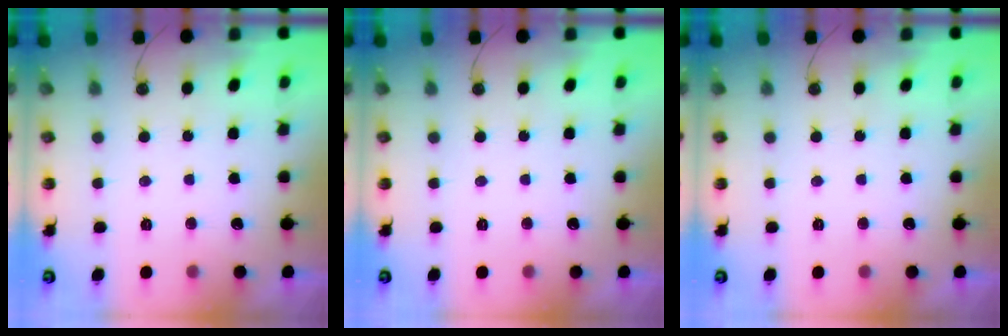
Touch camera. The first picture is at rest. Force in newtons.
{"total": 0.0}
{"total": 0.0}